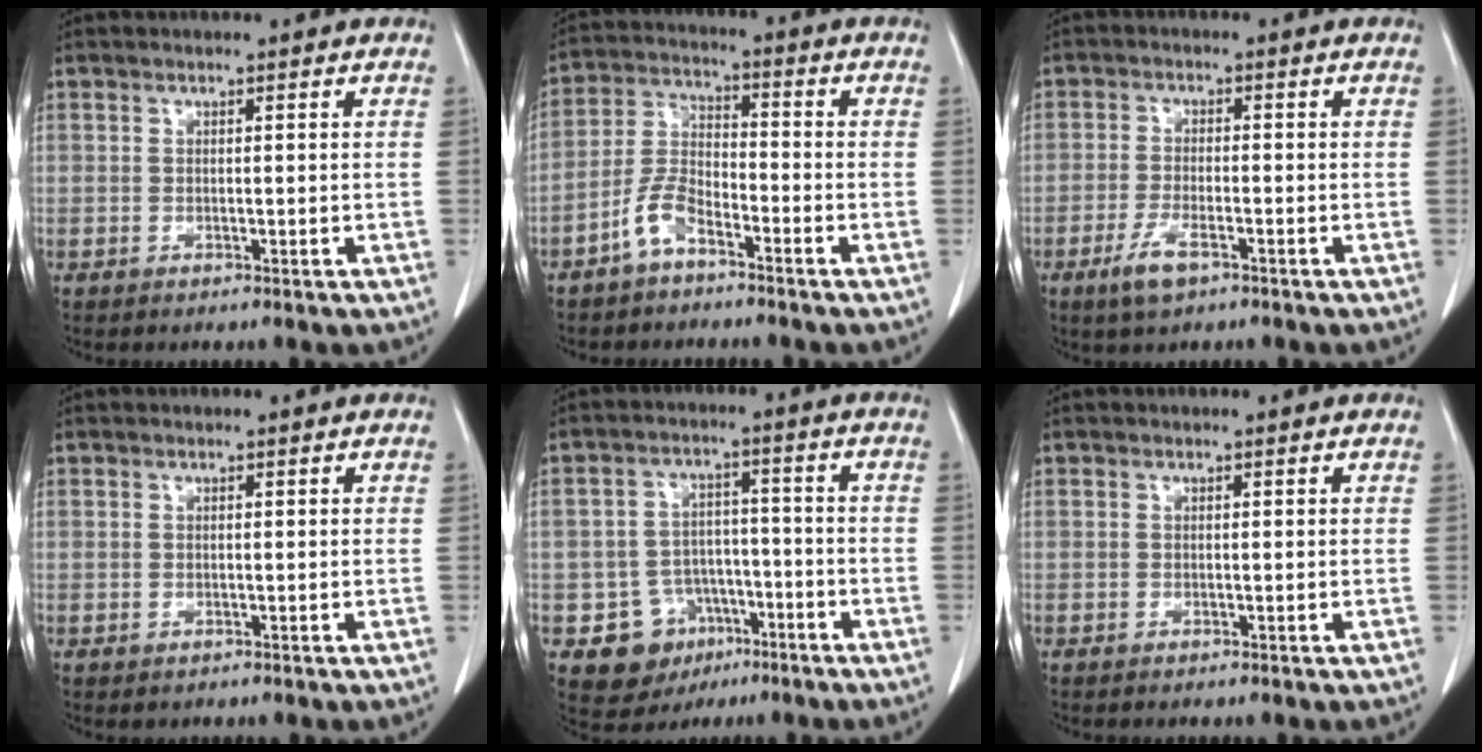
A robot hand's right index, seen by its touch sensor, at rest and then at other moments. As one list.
[{"total": 6.2, "force": [-4.2, 2.5, 3.8], "torque": [-0.092, 0.010, -0.086]}, {"total": 4.4, "force": [-2.8, 1.1, 3.3], "torque": [-0.072, -0.004, -0.048]}, {"total": 0.6, "force": [0.0, 0.6, 0.0], "torque": [0.003, 0.004, -0.002]}, {"total": 8.8, "force": [-4.2, 7.6, 2.0], "torque": [-0.028, 0.019, -0.052]}, {"total": 0.0}]